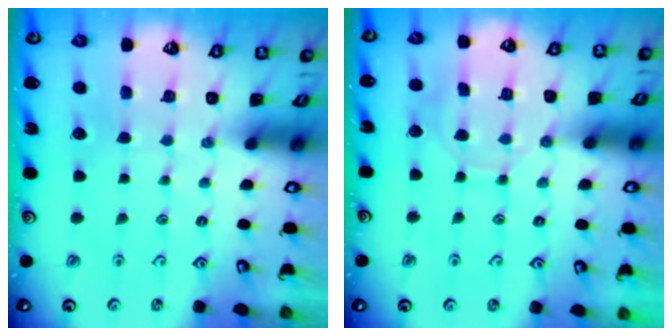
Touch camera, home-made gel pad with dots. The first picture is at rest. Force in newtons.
{"total": 8.3, "press": 8.3, "slide": 0.6}